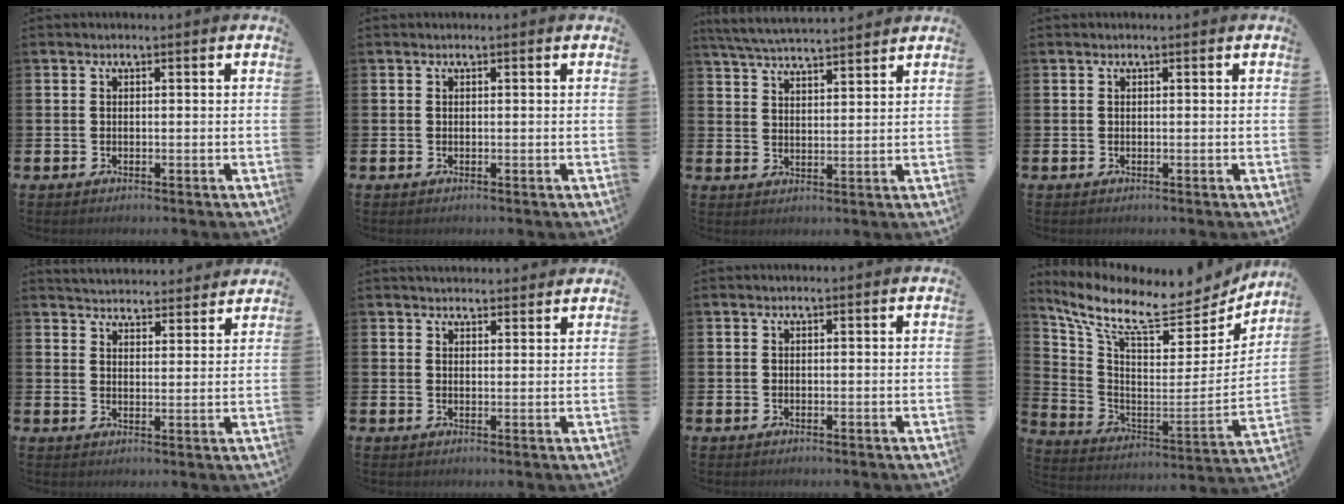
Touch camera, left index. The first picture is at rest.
{"total": 0.0}
{"total": 5.4, "force": [5.3, 0.3, 1.2], "torque": [-0.045, -0.024, 0.096]}
{"total": 0.0}
{"total": 4.5, "force": [4.4, 0.6, -0.1], "torque": [-0.011, -0.029, 0.079]}
{"total": 2.8, "force": [2.7, 0.6, 0.1], "torque": [0.001, -0.015, 0.048]}
{"total": 0.0}
{"total": 10.9, "force": [9.0, 2.9, 5.3], "torque": [-0.135, -0.073, 0.148]}